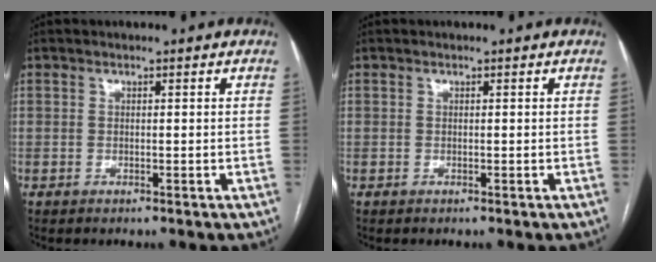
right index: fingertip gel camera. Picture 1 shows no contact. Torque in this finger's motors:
{"motor_torque": [0.00, 0.00, 0.00, 0.00]}